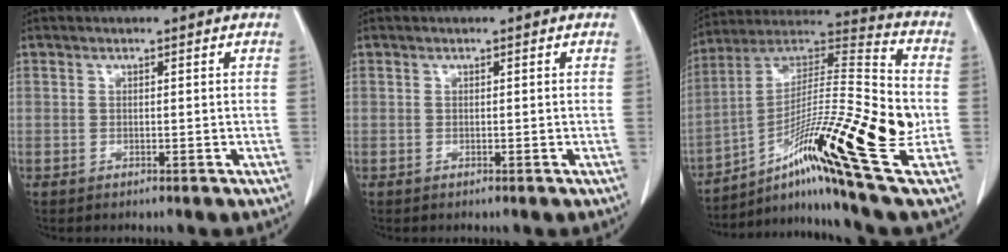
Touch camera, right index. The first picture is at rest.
{"total": 0.0}
{"total": 24.6, "force": [-6.9, 1.1, 23.6], "torque": [-0.391, -0.012, -0.120]}